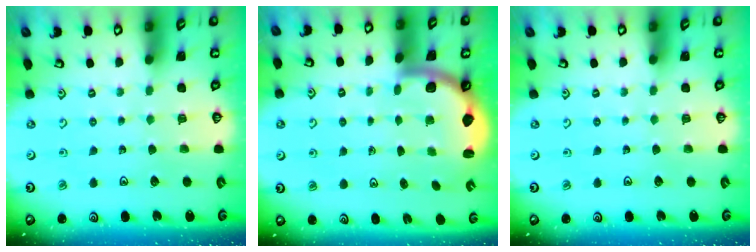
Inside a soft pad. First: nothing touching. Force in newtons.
{"total": 2.0, "press": 1.9, "slide": 0.5}
{"total": 0.0}